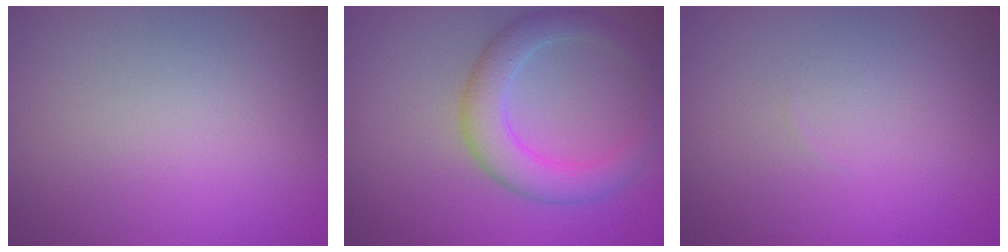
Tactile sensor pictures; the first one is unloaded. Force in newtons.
{"total": 4.3, "press": 4.3, "slide": 0.2}
{"total": 0.0}